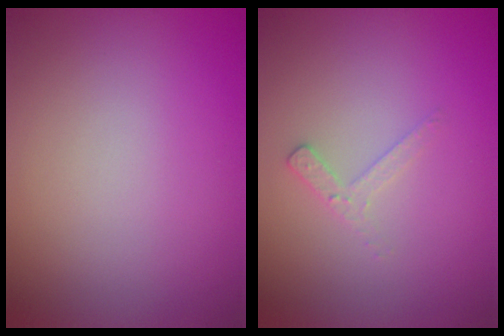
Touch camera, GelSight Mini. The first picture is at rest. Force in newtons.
{"total": 1.6, "press": 1.5, "slide": 0.4}